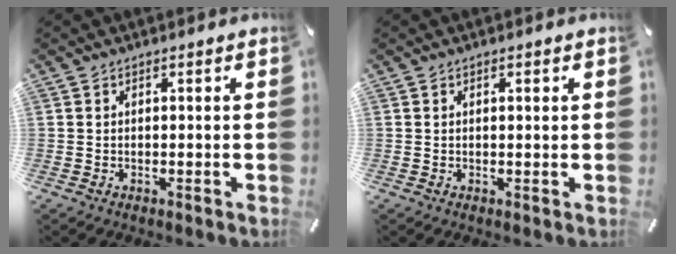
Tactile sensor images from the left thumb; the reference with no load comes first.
{"total": 0.6, "force": [0.2, 0.1, 0.5], "torque": [-0.011, 0.000, 0.004]}